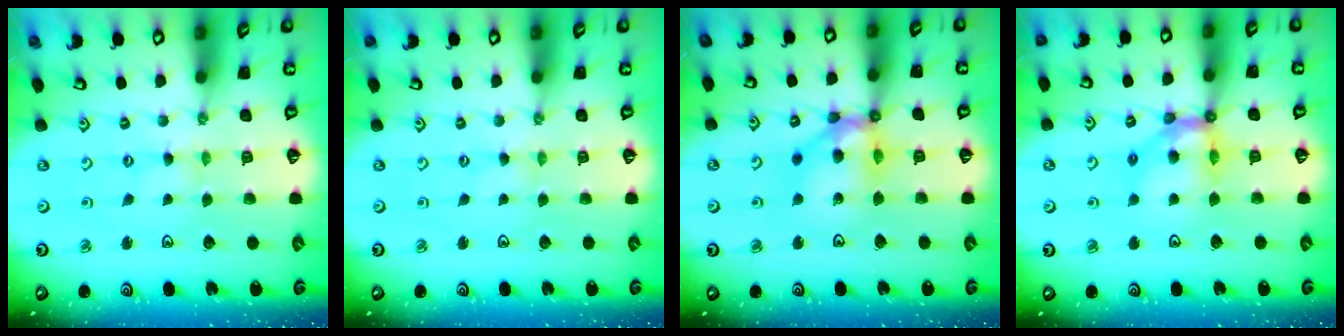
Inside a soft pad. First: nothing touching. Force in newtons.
{"total": 0.0}
{"total": 13.0, "press": 12.9, "slide": 1.9}
{"total": 11.4, "press": 11.3, "slide": 1.6}